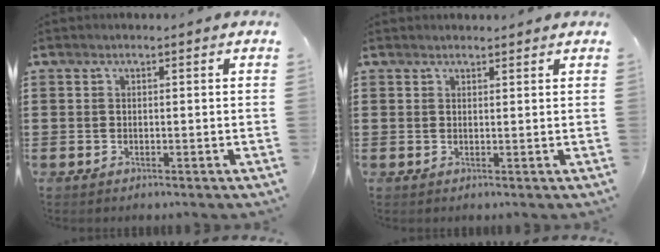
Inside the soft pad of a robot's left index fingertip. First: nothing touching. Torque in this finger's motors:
{"motor_torque": [1.39, -0.75, 0.08, 0.03]}